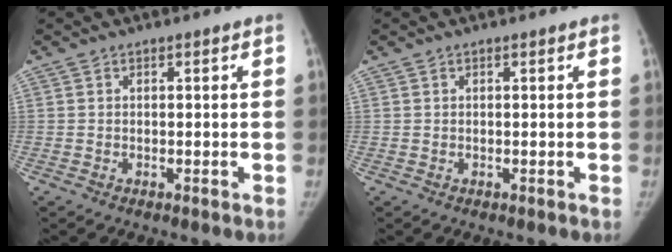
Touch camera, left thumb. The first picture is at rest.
{"total": 0.0}